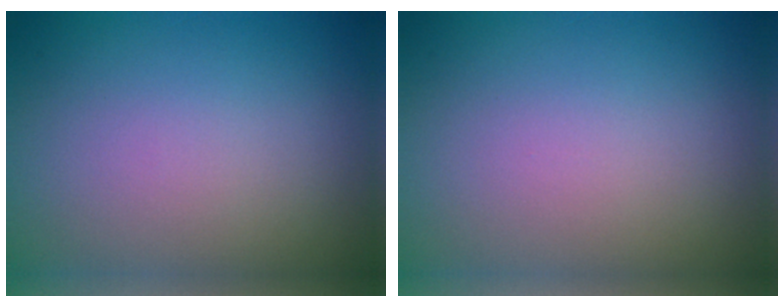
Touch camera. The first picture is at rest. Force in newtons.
{"total": 0.0}